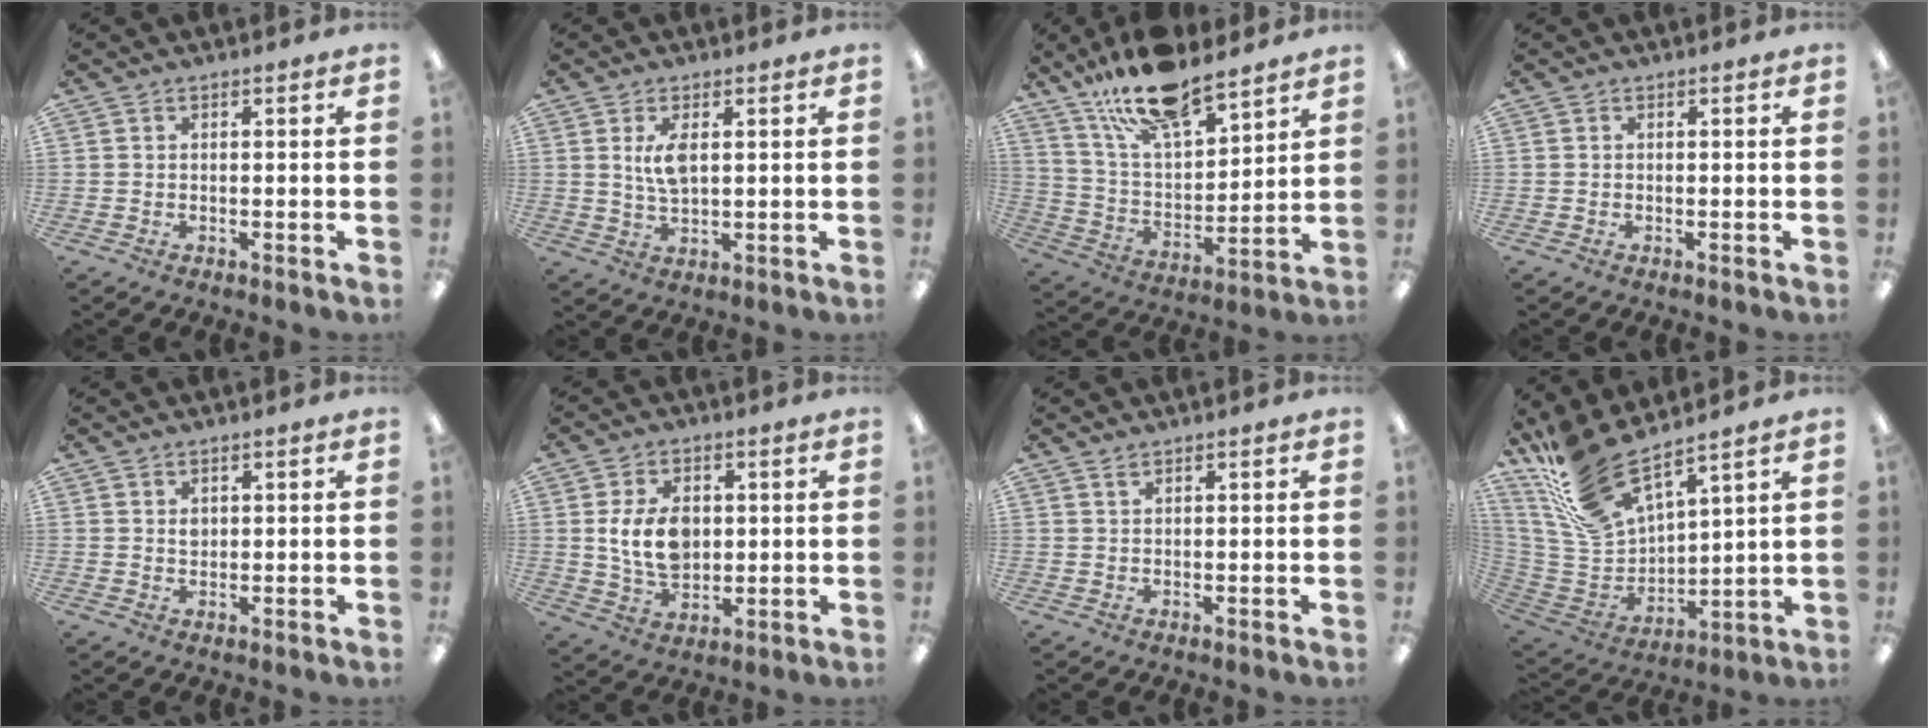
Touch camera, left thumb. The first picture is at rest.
{"total": 5.5, "force": [1.8, 2.5, 4.5], "torque": [-0.094, -0.002, 0.027]}
{"total": 17.2, "force": [13.9, 5.5, 8.4], "torque": [-0.164, -0.077, 0.246]}
{"total": 0.0}
{"total": 1.5, "force": [0.9, 0.9, 0.7], "torque": [-0.008, -0.002, 0.015]}
{"total": 10.1, "force": [1.5, 7.1, 7.0], "torque": [-0.147, 0.004, 0.026]}
{"total": 1.1, "force": [0.9, 0.3, 0.5], "torque": [-0.012, 0.002, 0.016]}
{"total": 18.3, "force": [15.1, 5.1, 9.0], "torque": [-0.227, -0.100, 0.276]}